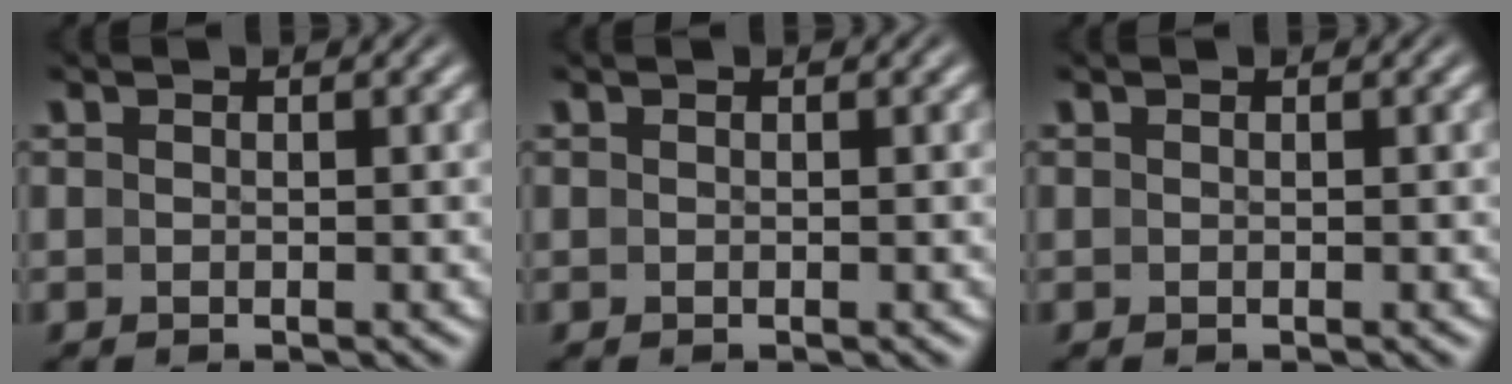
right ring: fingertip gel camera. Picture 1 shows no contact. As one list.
[{"total": 0.0}, {"total": 0.0}]